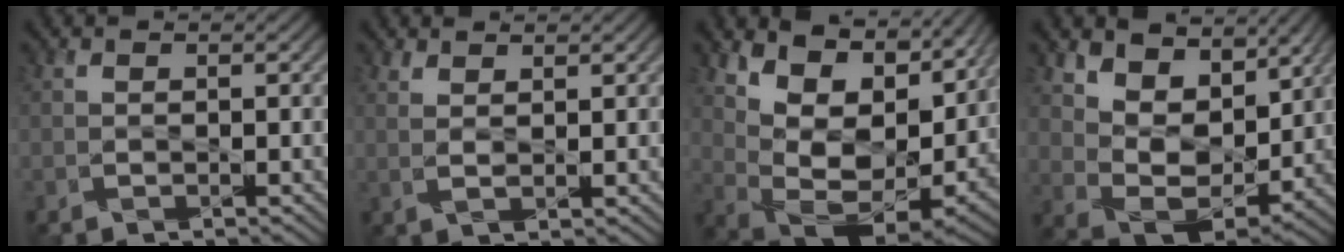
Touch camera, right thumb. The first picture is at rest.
{"total": 1.5, "force": [1.3, -0.1, 0.7], "torque": [-0.013, -0.003, 0.031]}
{"total": 14.1, "force": [6.7, 7.1, 10.2], "torque": [-0.199, 0.016, 0.123]}
{"total": 9.9, "force": [5.4, 6.1, 5.6], "torque": [-0.128, -0.001, 0.090]}